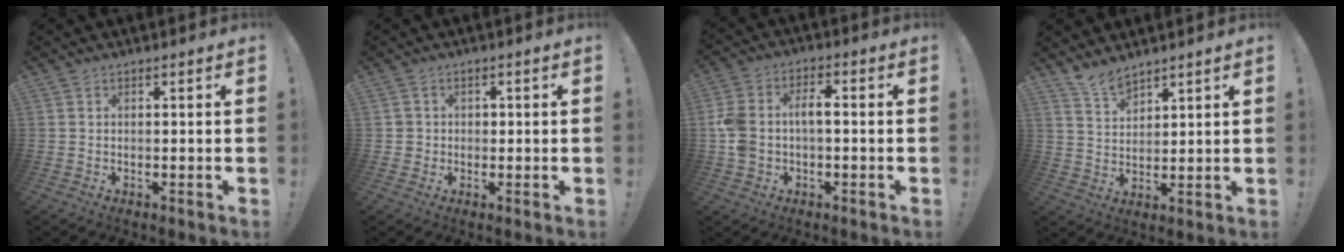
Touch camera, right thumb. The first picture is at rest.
{"total": 2.9, "force": [0.2, 2.9, 0.5], "torque": [-0.002, 0.001, 0.002]}
{"total": 8.8, "force": [-0.6, 5.7, 6.6], "torque": [-0.141, 0.009, -0.012]}
{"total": 6.6, "force": [5.8, 2.0, 2.2], "torque": [-0.037, -0.039, 0.108]}